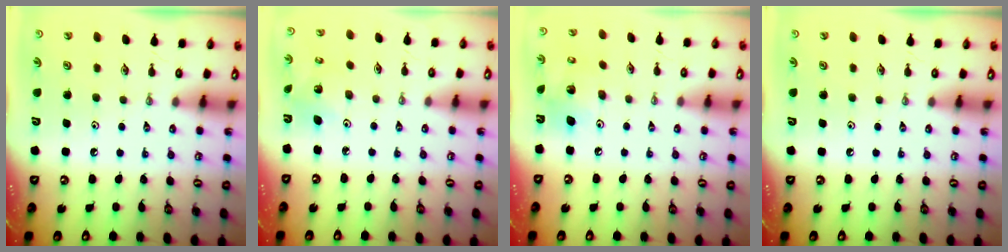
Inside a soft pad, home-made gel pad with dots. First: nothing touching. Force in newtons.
{"total": 4.1, "press": 4.1, "slide": 0.5}
{"total": 11.6, "press": 11.3, "slide": 2.5}
{"total": 0.0}